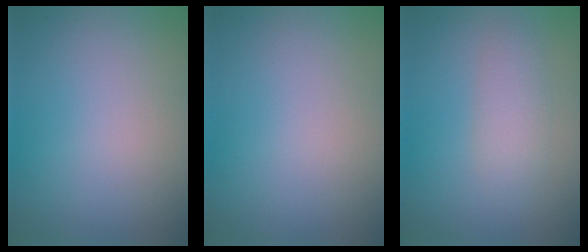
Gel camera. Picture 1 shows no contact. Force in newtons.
{"total": 0.0}
{"total": 2.3, "press": 2.3, "slide": 0.1}